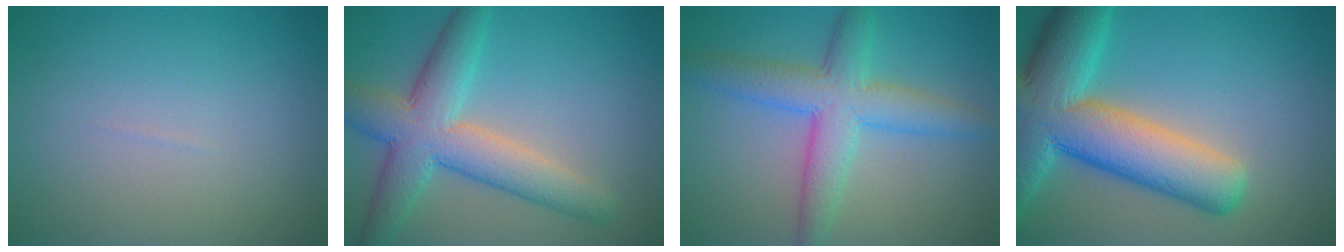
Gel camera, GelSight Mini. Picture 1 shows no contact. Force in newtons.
{"total": 7.4, "press": 7.3, "slide": 0.2}
{"total": 6.0, "press": 6.0, "slide": 0.2}
{"total": 12.0, "press": 12.0, "slide": 0.8}